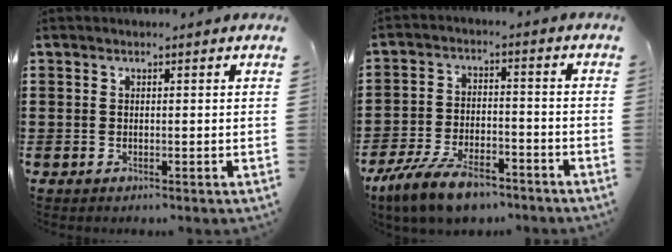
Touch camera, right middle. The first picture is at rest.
{"total": 8.9, "force": [-7.1, 2.8, 4.6], "torque": [-0.096, 0.015, -0.137]}